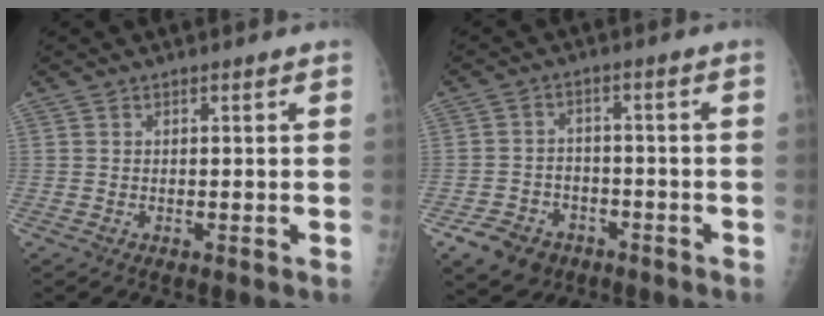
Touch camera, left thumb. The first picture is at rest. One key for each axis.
{"total": 8.0, "fx": -4.5, "fy": 6.0, "fz": 2.7, "tx": -0.037, "ty": 0.028, "tz": -0.069}